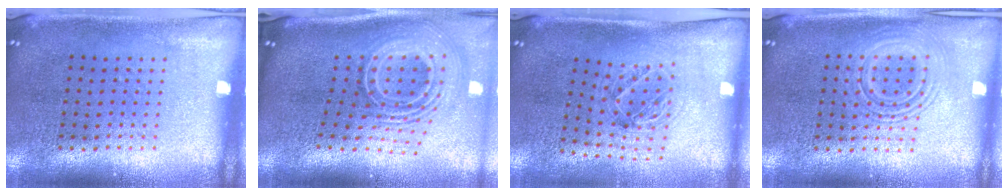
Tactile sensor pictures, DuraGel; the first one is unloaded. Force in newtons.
{"total": 3.2, "press": 2.0, "slide": 2.5}
{"total": 1.1, "press": 1.1, "slide": 0.3}
{"total": 2.3, "press": 2.3, "slide": 0.4}